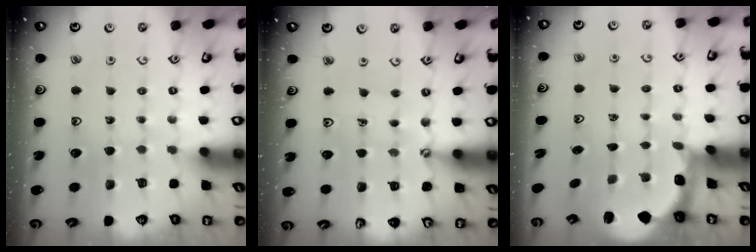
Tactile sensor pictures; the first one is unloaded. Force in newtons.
{"total": 2.5, "press": 2.2, "slide": 1.3}
{"total": 2.5, "press": 1.3, "slide": 2.1}